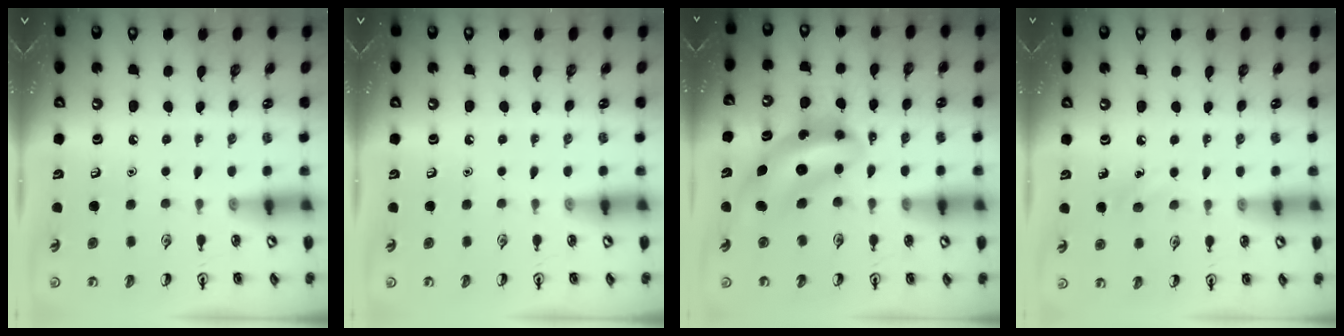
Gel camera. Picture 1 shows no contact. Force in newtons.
{"total": 0.0}
{"total": 9.4, "press": 9.0, "slide": 2.8}
{"total": 5.8, "press": 5.5, "slide": 1.9}